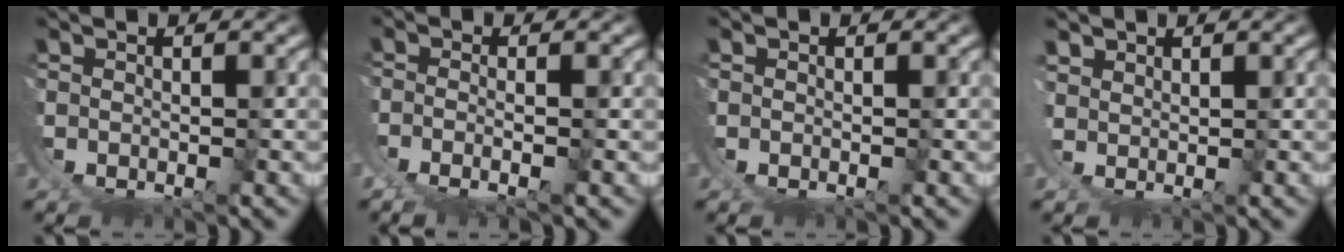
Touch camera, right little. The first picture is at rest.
{"total": 2.5, "force": [-0.4, 0.3, 2.4], "torque": [-0.058, -0.016, 0.004]}
{"total": 0.0}
{"total": 2.0, "force": [1.9, 0.4, -0.5], "torque": [-0.005, 0.008, 0.030]}